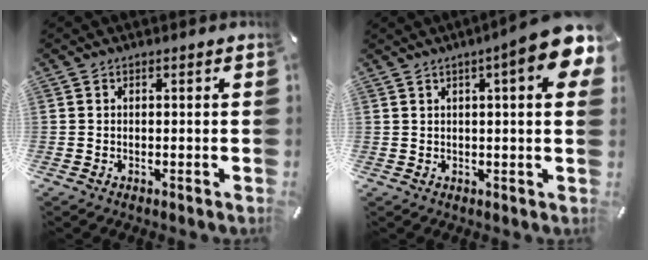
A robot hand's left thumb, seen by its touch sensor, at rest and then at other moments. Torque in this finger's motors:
{"motor_torque": [2.54, 2.47, 1.72, -1.05, 0.14]}